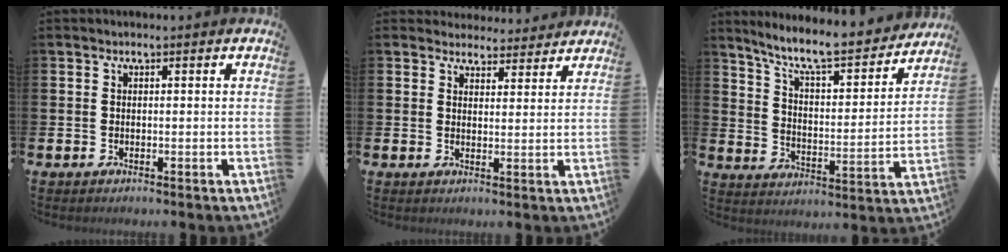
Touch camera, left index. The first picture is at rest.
{"total": 3.8, "force": [3.6, 1.2, -0.2], "torque": [0.002, -0.020, 0.065]}
{"total": 9.2, "force": [8.2, 1.4, 3.7], "torque": [-0.101, -0.057, 0.138]}